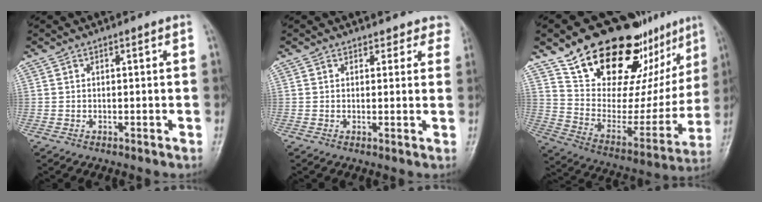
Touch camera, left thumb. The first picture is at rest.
{"total": 4.4, "force": [3.8, 2.2, -0.4], "torque": [0.049, -0.017, 0.020]}
{"total": 28.5, "force": [19.3, 13.5, 16.1], "torque": [-0.188, -0.078, 0.303]}